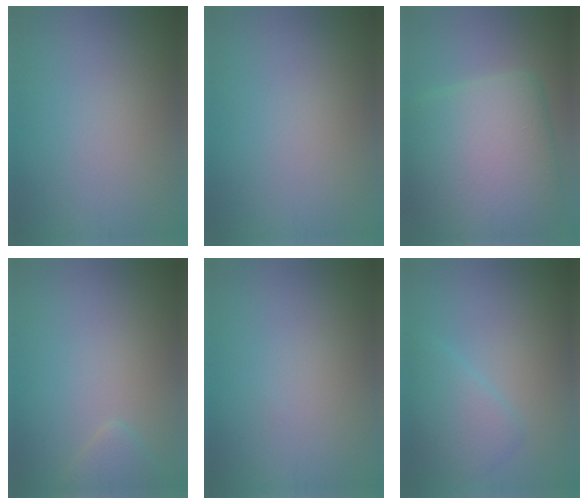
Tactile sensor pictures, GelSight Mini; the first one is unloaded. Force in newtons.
{"total": 0.0}
{"total": 11.3, "press": 11.3, "slide": 0.8}
{"total": 1.4, "press": 1.4, "slide": 0.1}
{"total": 0.0}
{"total": 3.1, "press": 3.1, "slide": 0.1}